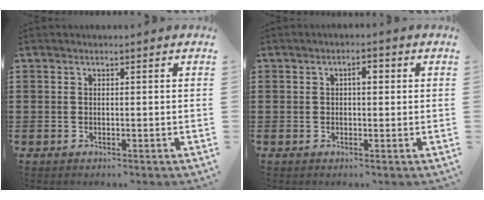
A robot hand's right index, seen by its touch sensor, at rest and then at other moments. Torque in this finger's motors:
{"motor_torque": [1.17, 0.96, 0.25, 0.07]}